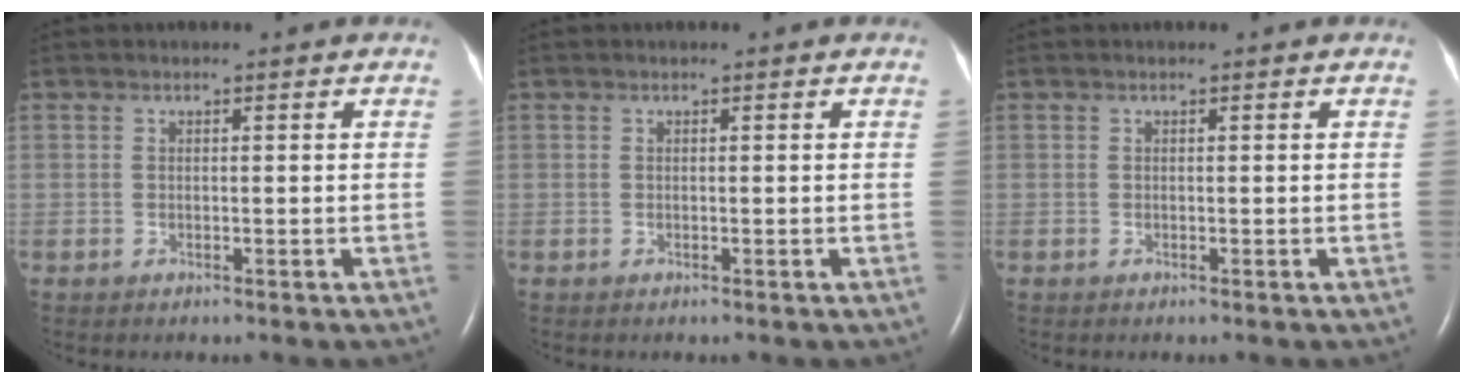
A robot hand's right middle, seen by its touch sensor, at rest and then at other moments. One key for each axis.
{"total": 0.0}
{"total": 0.0}